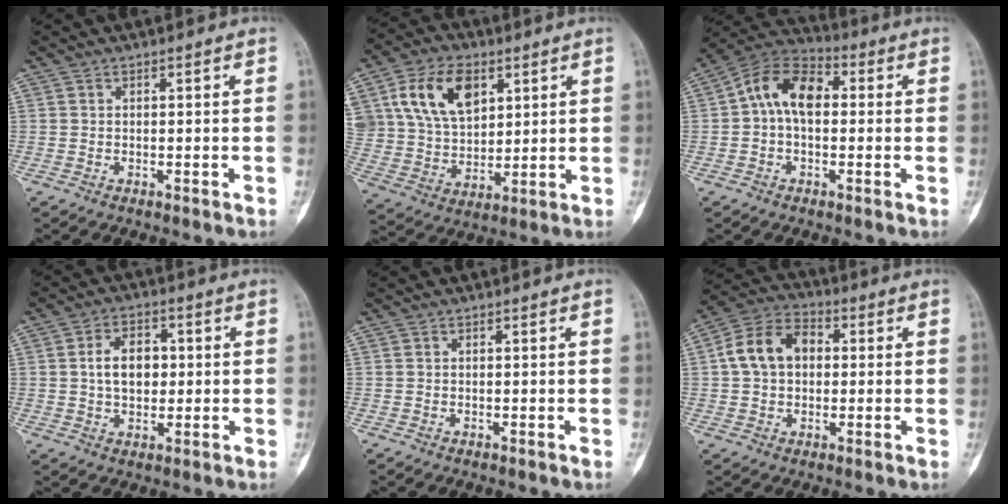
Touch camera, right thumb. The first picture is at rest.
{"total": 15.4, "force": [6.4, 10.1, 9.6], "torque": [-0.155, -0.016, 0.130]}
{"total": 11.0, "force": [0.9, 7.0, 8.5], "torque": [-0.135, 0.033, 0.001]}
{"total": 7.7, "force": [0.8, 5.2, 5.6], "torque": [-0.074, 0.010, 0.012]}
{"total": 0.0}
{"total": 10.9, "force": [1.3, 8.0, 7.3], "torque": [-0.123, 0.028, 0.014]}